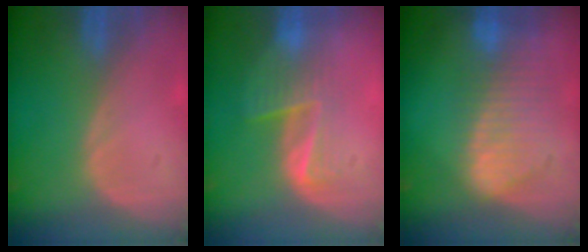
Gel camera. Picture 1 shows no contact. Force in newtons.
{"total": 6.8, "press": 5.5, "slide": 4.0}
{"total": 9.2, "press": 8.1, "slide": 4.4}